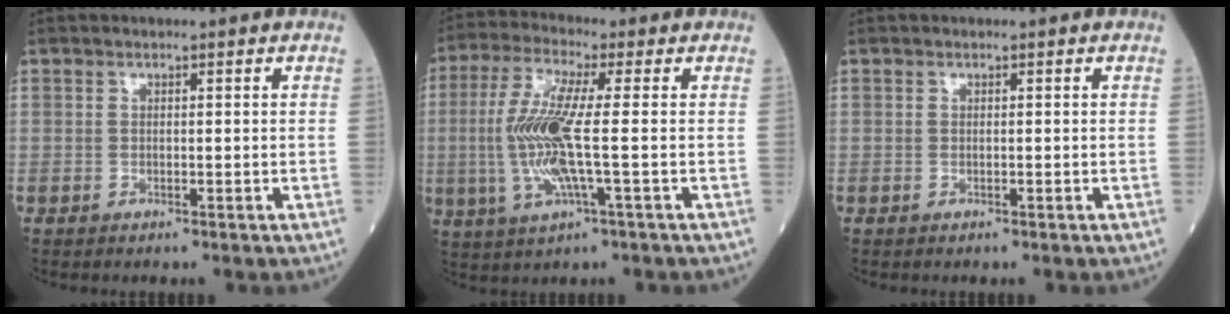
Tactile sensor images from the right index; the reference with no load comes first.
{"total": 10.5, "force": [-0.7, 0.9, 10.5], "torque": [-0.232, 0.002, -0.016]}
{"total": 0.0}